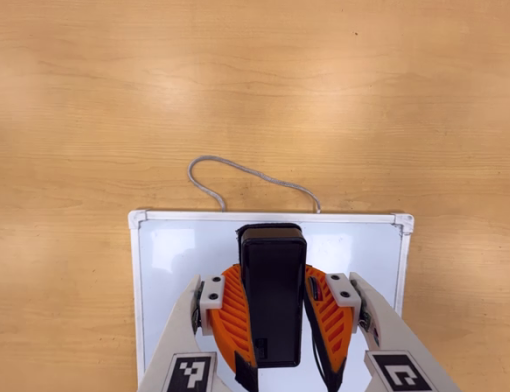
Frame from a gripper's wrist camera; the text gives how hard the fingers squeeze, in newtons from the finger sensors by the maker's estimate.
{"total": 9.6, "left": 8.3, "right": 11.0}